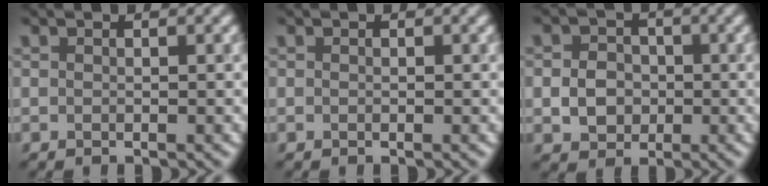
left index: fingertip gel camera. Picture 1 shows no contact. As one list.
[{"total": 0.0}, {"total": 3.2, "force": [-0.4, 2.7, 1.6], "torque": [-0.027, -0.001, -0.012]}]